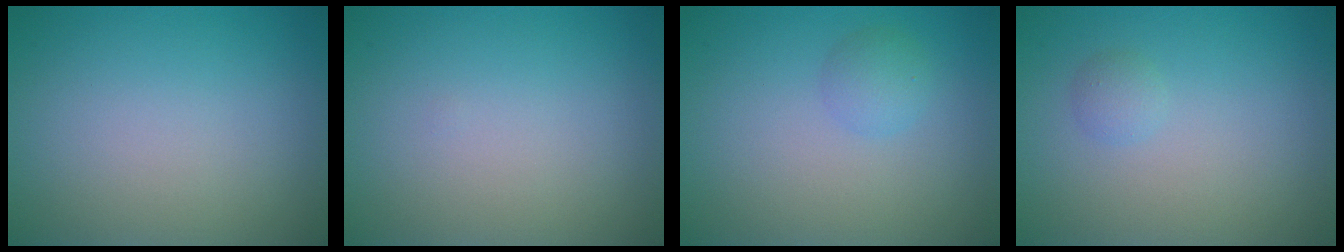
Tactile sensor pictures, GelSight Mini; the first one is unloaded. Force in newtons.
{"total": 0.0}
{"total": 1.6, "press": 1.5, "slide": 0.1}
{"total": 0.9, "press": 0.9, "slide": 0.0}